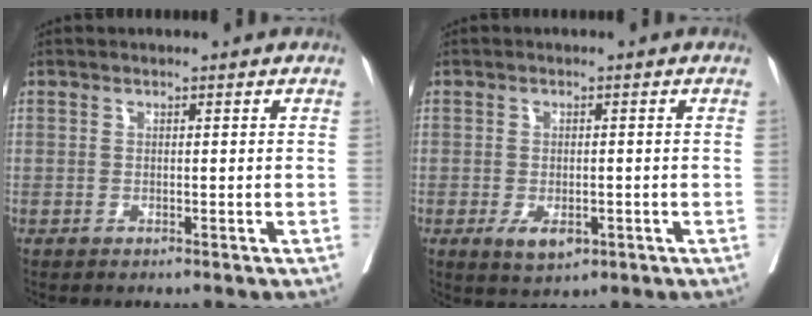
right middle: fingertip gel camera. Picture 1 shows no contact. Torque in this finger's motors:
{"motor_torque": [0.78, -0.35, 0.29, 0.03]}